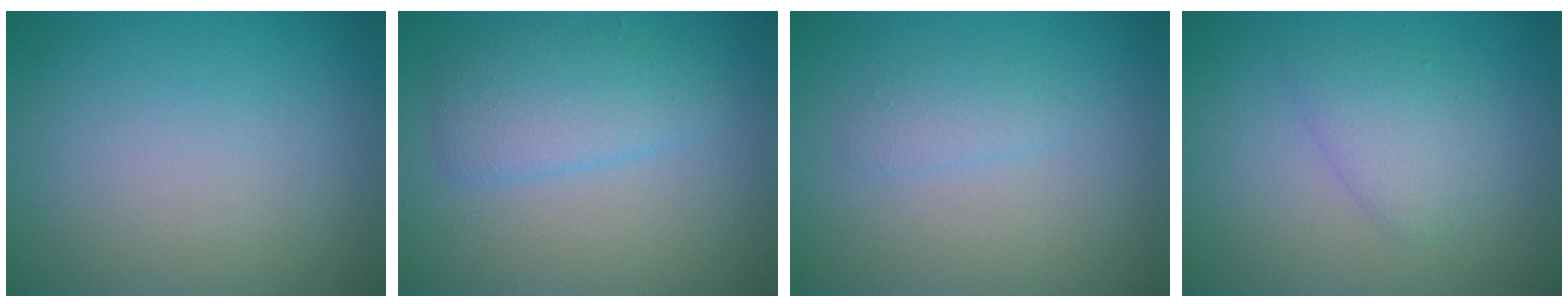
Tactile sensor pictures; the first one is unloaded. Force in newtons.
{"total": 3.0, "press": 3.0, "slide": 0.1}
{"total": 1.2, "press": 1.2, "slide": 0.1}
{"total": 2.4, "press": 2.4, "slide": 0.2}